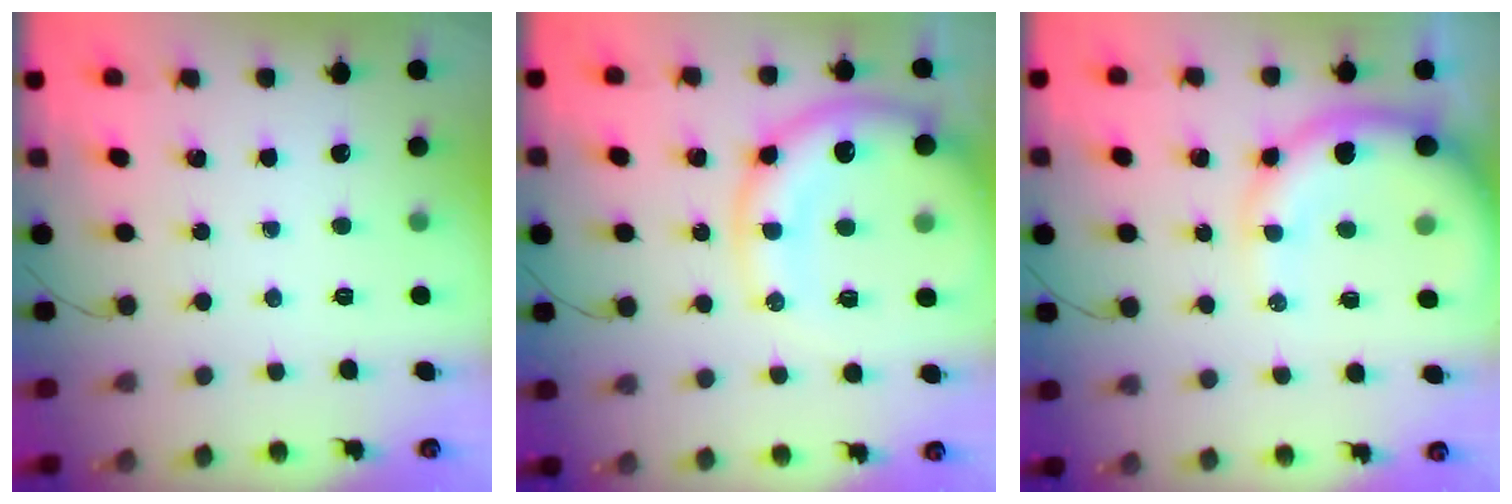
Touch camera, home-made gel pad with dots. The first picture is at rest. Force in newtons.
{"total": 15.9, "press": 15.5, "slide": 3.2}
{"total": 13.1, "press": 12.8, "slide": 2.6}